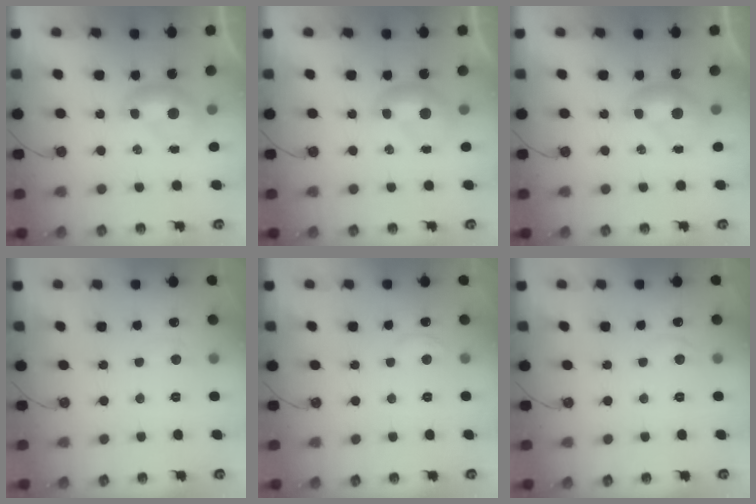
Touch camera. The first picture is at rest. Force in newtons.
{"total": 0.0}
{"total": 0.0}
{"total": 0.6, "press": 0.2, "slide": 0.6}
{"total": 2.6, "press": 2.6, "slide": 0.1}
{"total": 1.3, "press": 1.0, "slide": 0.7}